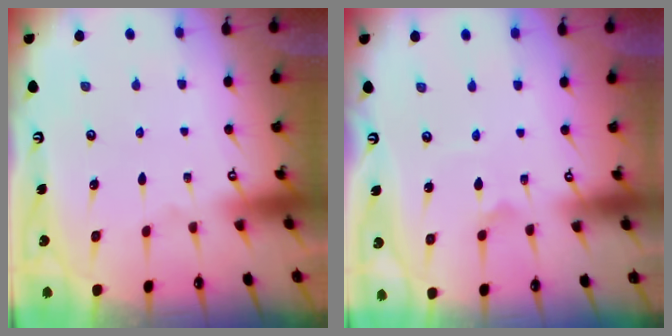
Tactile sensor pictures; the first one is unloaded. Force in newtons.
{"total": 2.5, "press": 2.4, "slide": 0.5}